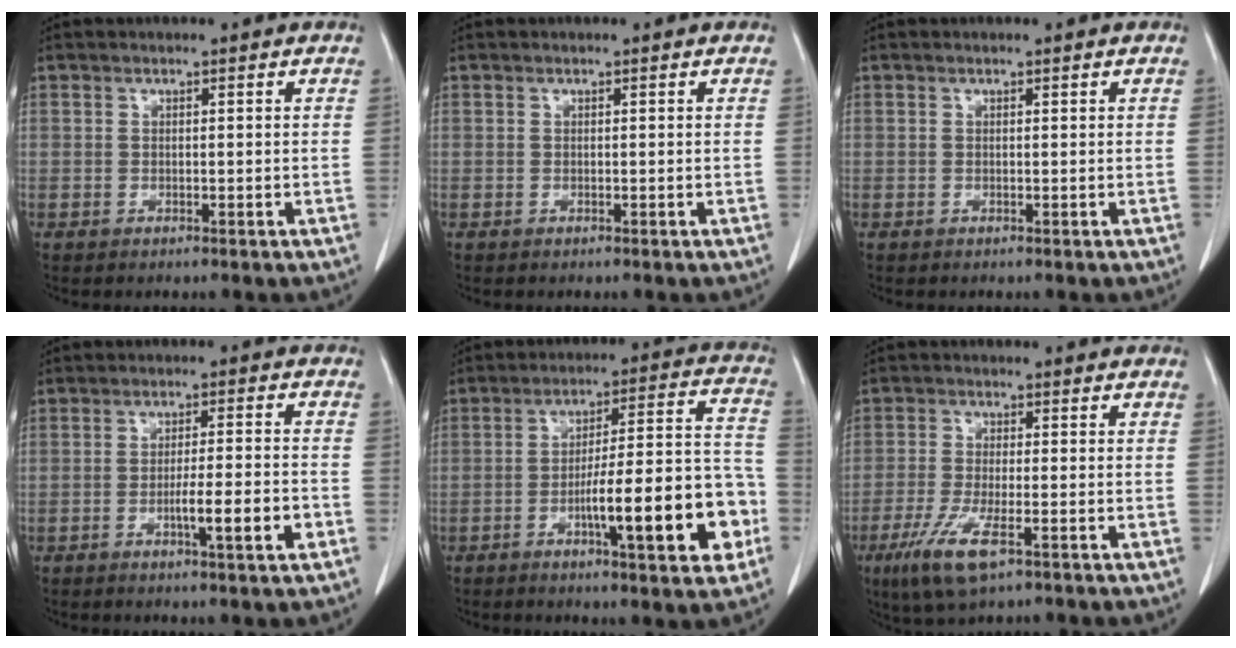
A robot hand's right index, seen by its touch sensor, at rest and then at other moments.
{"total": 0.0}
{"total": 0.0}
{"total": 6.6, "force": [-2.5, 0.0, 6.1], "torque": [-0.092, -0.005, -0.038]}
{"total": 16.9, "force": [-6.0, 2.6, 15.6], "torque": [-0.213, 0.021, -0.082]}
{"total": 7.9, "force": [-4.3, 1.5, 6.5], "torque": [-0.136, -0.022, -0.075]}